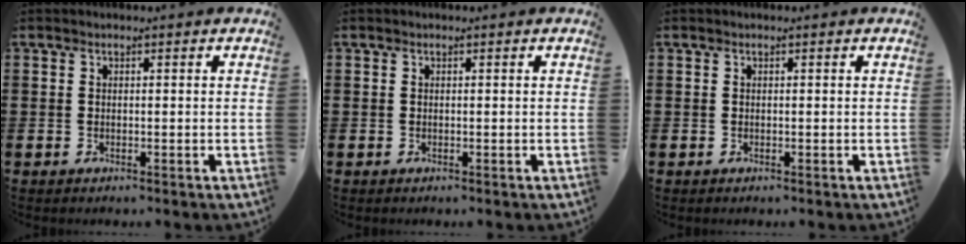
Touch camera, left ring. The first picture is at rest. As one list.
[{"total": 0.0}, {"total": 0.0}]